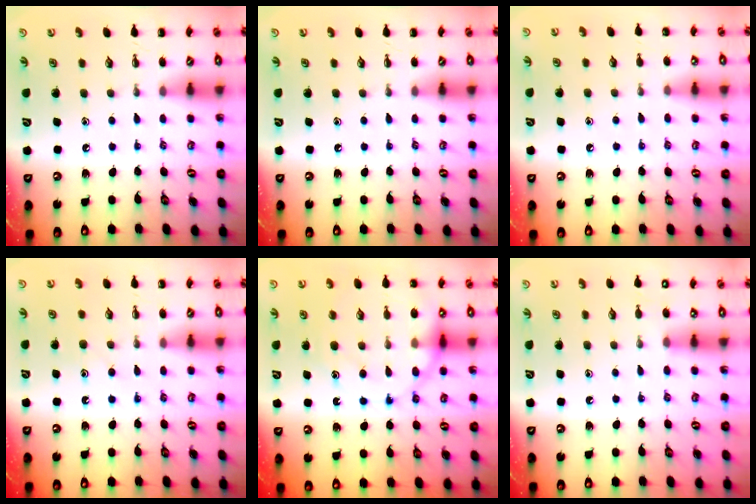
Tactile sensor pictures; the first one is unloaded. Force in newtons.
{"total": 0.0}
{"total": 5.7, "press": 5.4, "slide": 2.0}
{"total": 8.4, "press": 8.3, "slide": 0.9}
{"total": 18.1, "press": 17.9, "slide": 2.5}
{"total": 6.8, "press": 6.6, "slide": 1.9}